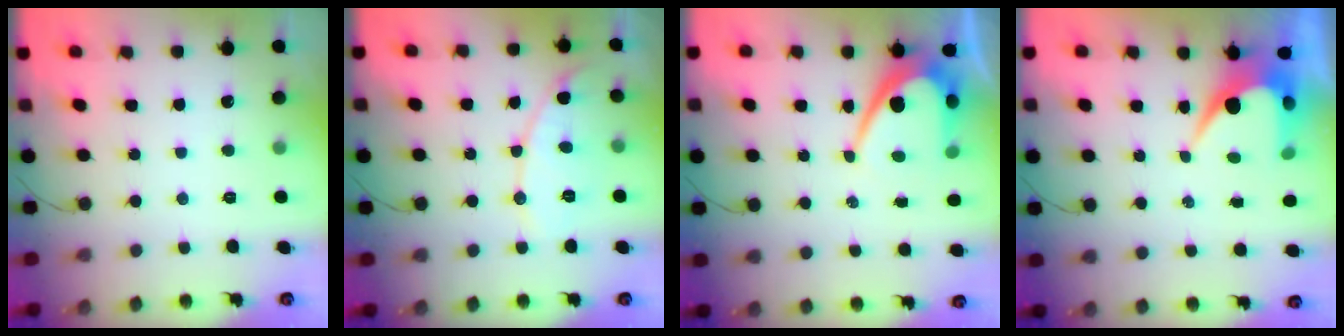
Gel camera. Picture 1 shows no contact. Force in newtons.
{"total": 8.6, "press": 8.6, "slide": 0.4}
{"total": 10.3, "press": 10.3, "slide": 0.8}
{"total": 8.5, "press": 8.4, "slide": 0.6}